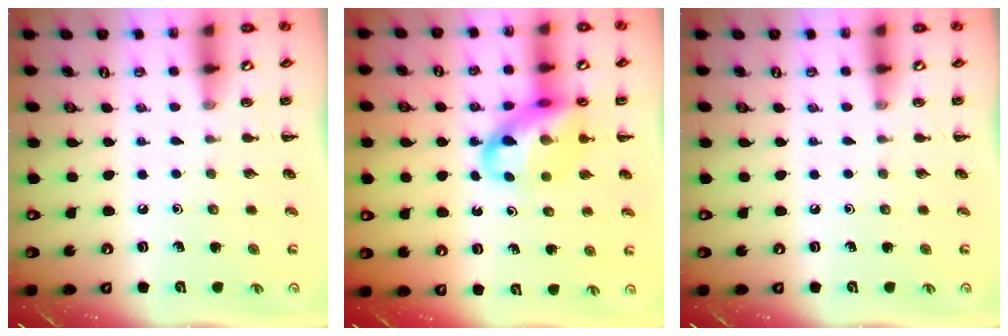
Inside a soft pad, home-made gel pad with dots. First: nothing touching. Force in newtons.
{"total": 14.0, "press": 13.5, "slide": 3.5}
{"total": 0.0}